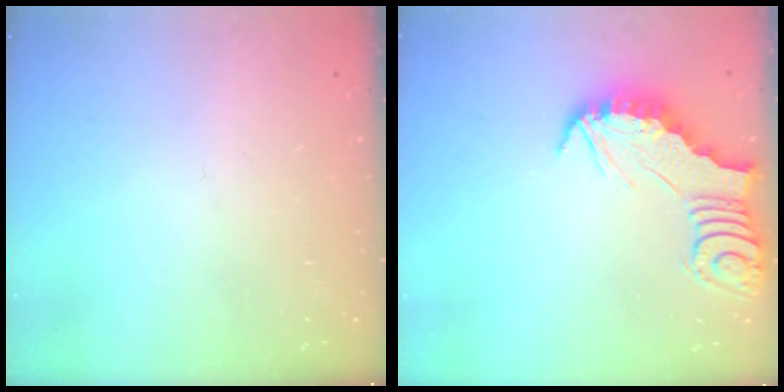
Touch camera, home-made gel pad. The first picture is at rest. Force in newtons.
{"total": 2.8, "press": 2.8, "slide": 0.2}